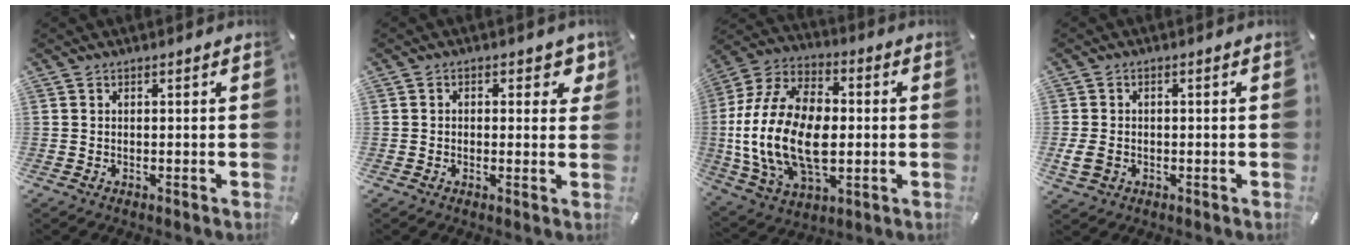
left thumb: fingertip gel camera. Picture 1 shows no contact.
{"total": 3.7, "force": [1.1, 2.5, 2.6], "torque": [-0.014, -0.006, 0.009]}
{"total": 21.6, "force": [-2.7, 14.3, 16.0], "torque": [-0.353, 0.010, -0.043]}
{"total": 3.7, "force": [-0.8, 2.9, 2.2], "torque": [-0.044, 0.003, -0.012]}